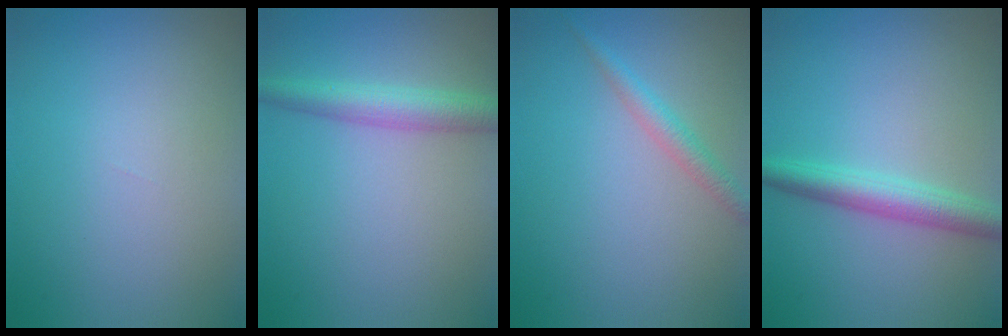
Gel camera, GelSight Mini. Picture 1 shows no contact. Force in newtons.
{"total": 3.4, "press": 3.4, "slide": 0.2}
{"total": 1.8, "press": 1.8, "slide": 0.0}
{"total": 3.5, "press": 3.5, "slide": 0.0}